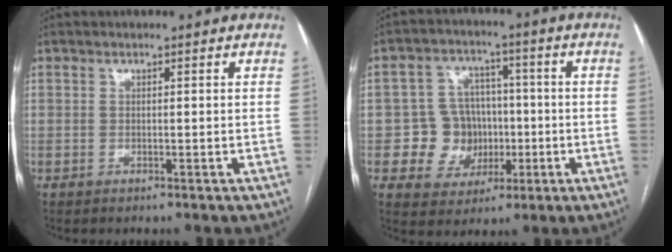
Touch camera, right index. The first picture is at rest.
{"total": 8.5, "force": [-1.2, 8.0, 2.4], "torque": [-0.036, 0.030, -0.010]}